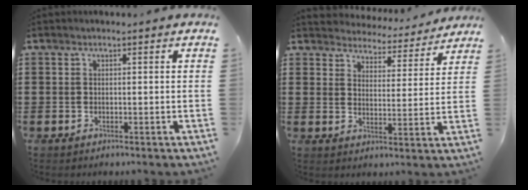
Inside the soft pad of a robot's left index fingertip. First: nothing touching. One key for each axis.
{"total": 4.3, "fx": 4.3, "fy": 0.2, "fz": -0.3, "tx": -0.012, "ty": -0.039, "tz": 0.070}